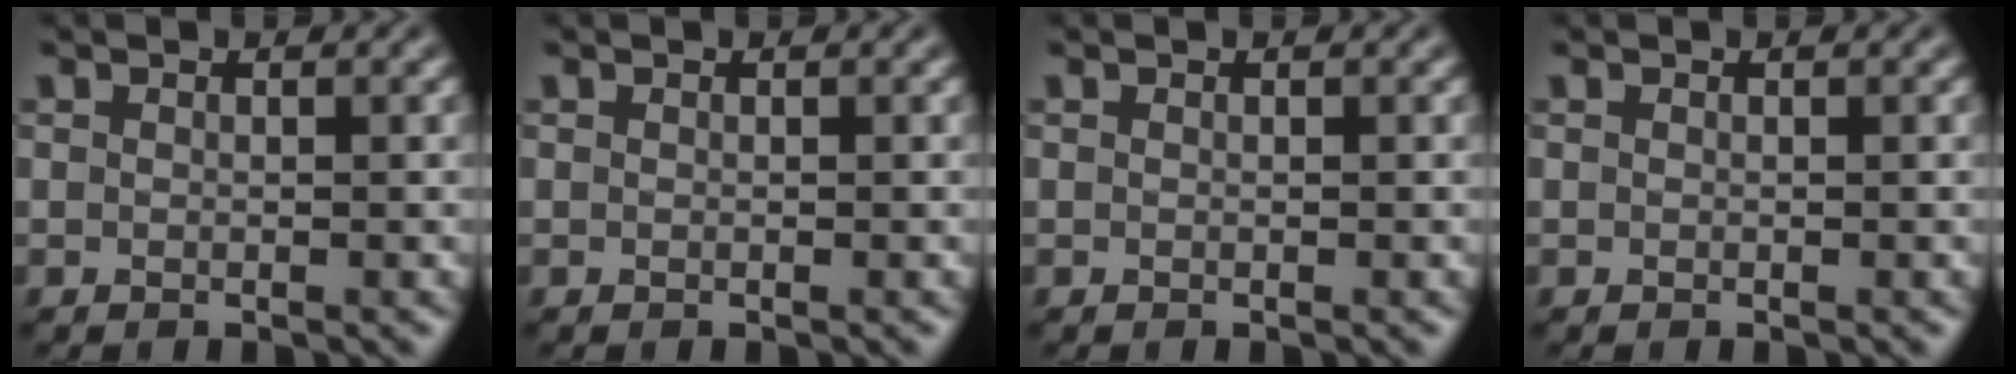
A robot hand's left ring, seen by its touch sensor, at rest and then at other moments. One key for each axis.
{"total": 0.0}
{"total": 0.0}
{"total": 0.0}